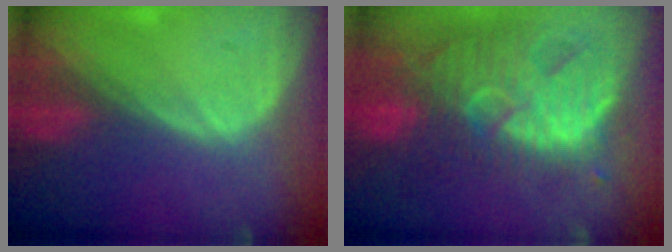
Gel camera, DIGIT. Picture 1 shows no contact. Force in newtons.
{"total": 13.4, "press": 11.5, "slide": 6.9}